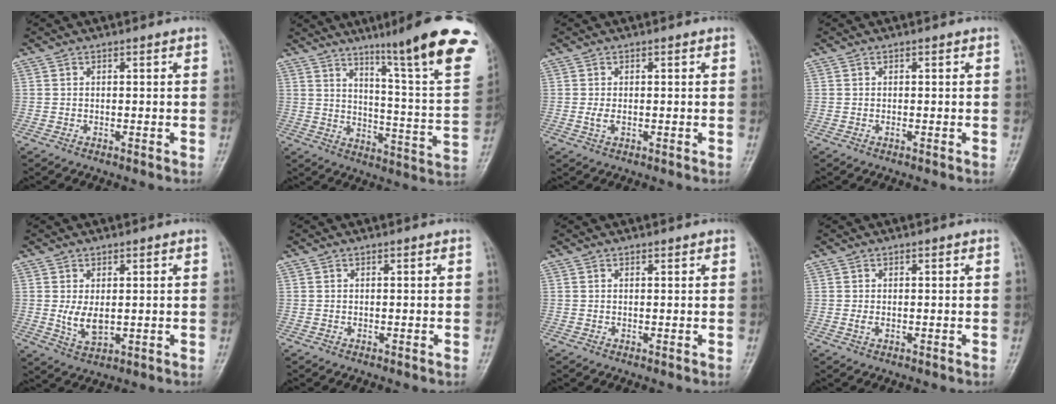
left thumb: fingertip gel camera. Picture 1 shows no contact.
{"total": 23.5, "force": [15.1, 2.1, 17.9], "torque": [-0.224, -0.075, 0.210]}
{"total": 2.0, "force": [-0.1, 1.2, 1.6], "torque": [-0.031, -0.004, -0.004]}
{"total": 0.5, "force": [0.0, 0.3, 0.4], "torque": [-0.004, 0.000, 0.000]}
{"total": 5.1, "force": [0.4, 3.0, 4.1], "torque": [-0.069, -0.016, 0.014]}
{"total": 0.0}
{"total": 0.6, "force": [0.5, 0.4, 0.2], "torque": [0.004, -0.002, 0.003]}
{"total": 1.4, "force": [0.1, 0.9, 1.1], "torque": [-0.018, -0.001, -0.001]}